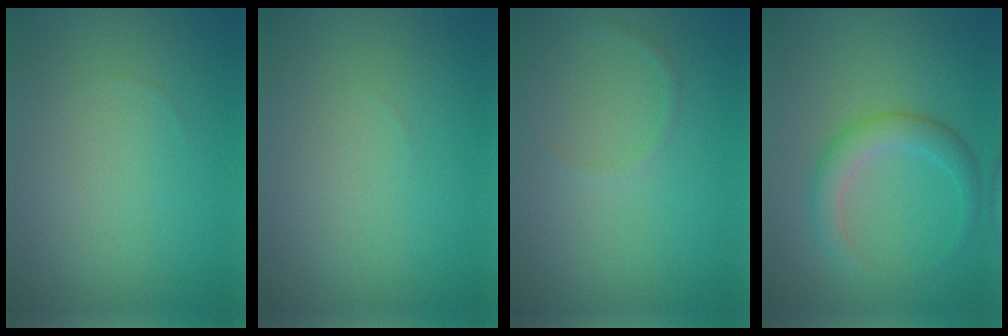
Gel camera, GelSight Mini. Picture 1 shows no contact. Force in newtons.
{"total": 0.0}
{"total": 0.6, "press": 0.6, "slide": 0.1}
{"total": 2.9, "press": 2.9, "slide": 0.1}